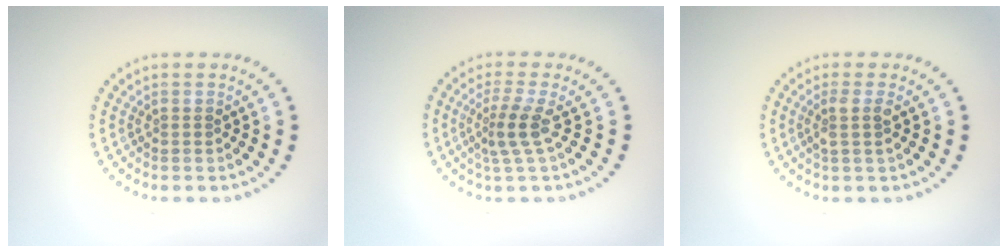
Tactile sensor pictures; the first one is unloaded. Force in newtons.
{"total": 2.5, "press": 1.7, "slide": 1.8}
{"total": 1.7, "press": 1.4, "slide": 1.0}